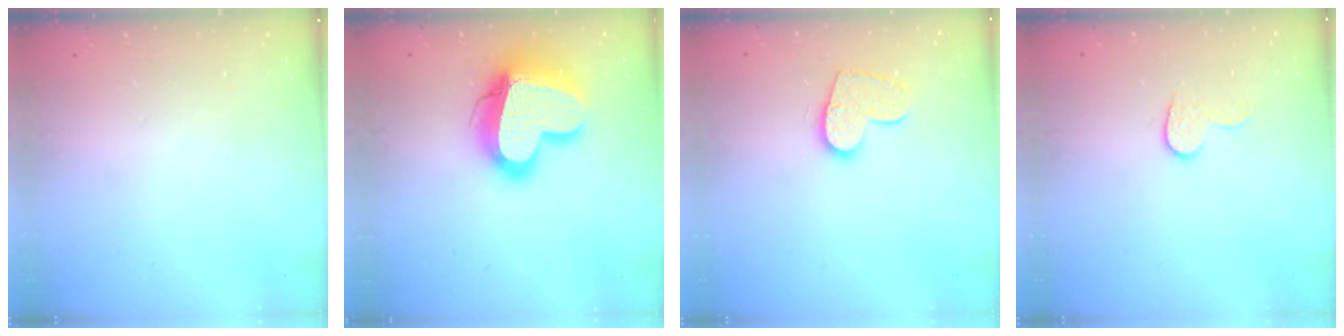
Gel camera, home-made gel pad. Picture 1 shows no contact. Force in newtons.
{"total": 19.4, "press": 19.3, "slide": 1.7}
{"total": 11.4, "press": 11.3, "slide": 0.6}
{"total": 6.2, "press": 6.2, "slide": 0.6}